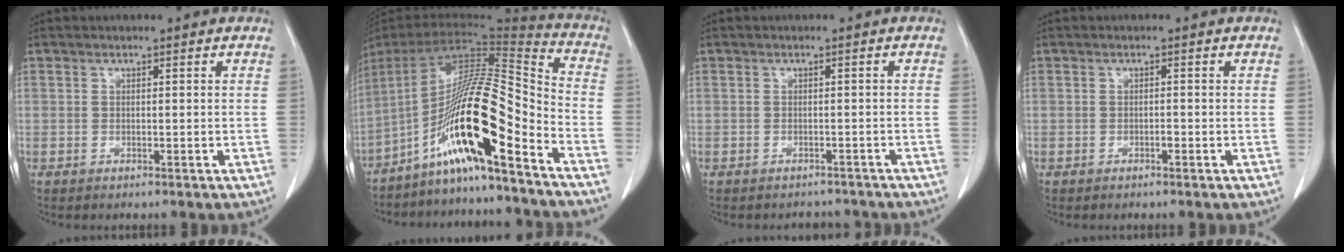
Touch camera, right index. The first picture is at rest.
{"total": 18.2, "force": [-10.6, 0.3, 14.9], "torque": [-0.285, 0.011, -0.197]}
{"total": 3.9, "force": [-3.5, 1.7, 0.1], "torque": [0.002, 0.007, -0.038]}
{"total": 0.5, "force": [-0.3, 0.2, 0.4], "torque": [-0.003, 0.004, -0.005]}